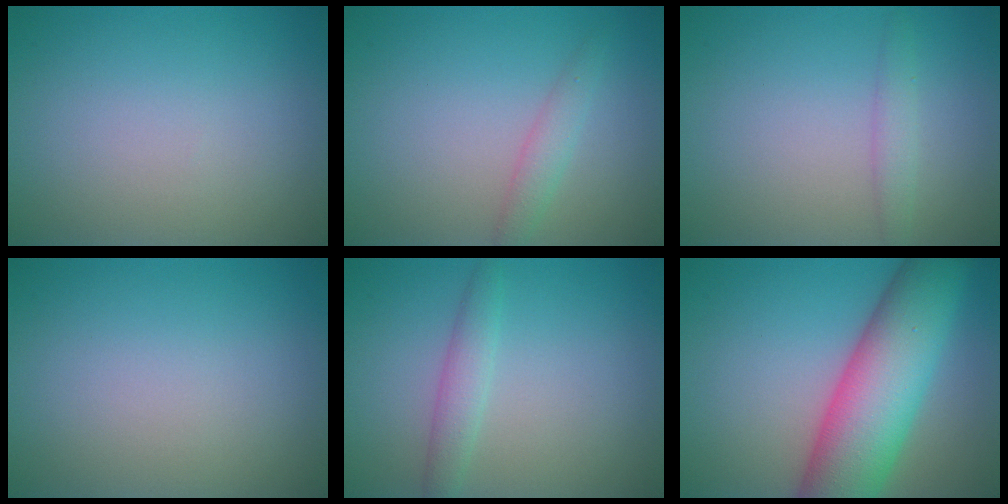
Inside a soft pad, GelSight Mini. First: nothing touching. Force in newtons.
{"total": 1.6, "press": 1.6, "slide": 0.1}
{"total": 1.5, "press": 1.5, "slide": 0.1}
{"total": 0.0}
{"total": 2.0, "press": 2.0, "slide": 0.0}
{"total": 11.3, "press": 11.2, "slide": 0.5}